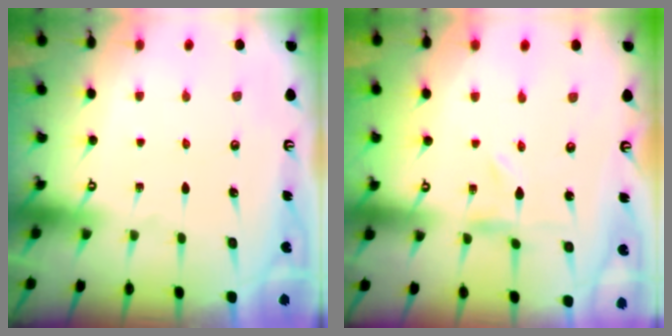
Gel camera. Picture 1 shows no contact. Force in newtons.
{"total": 0.0}